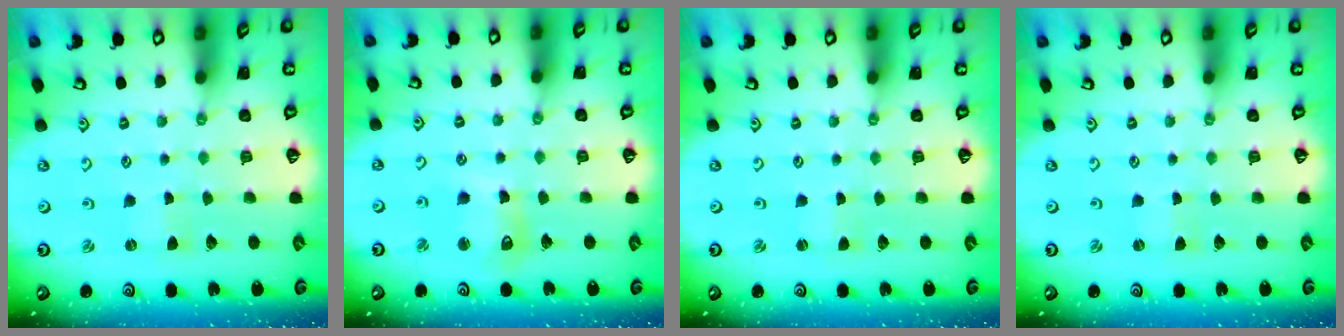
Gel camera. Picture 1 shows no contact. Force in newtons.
{"total": 9.3, "press": 9.2, "slide": 1.7}
{"total": 0.5, "press": 0.4, "slide": 0.3}
{"total": 0.0}